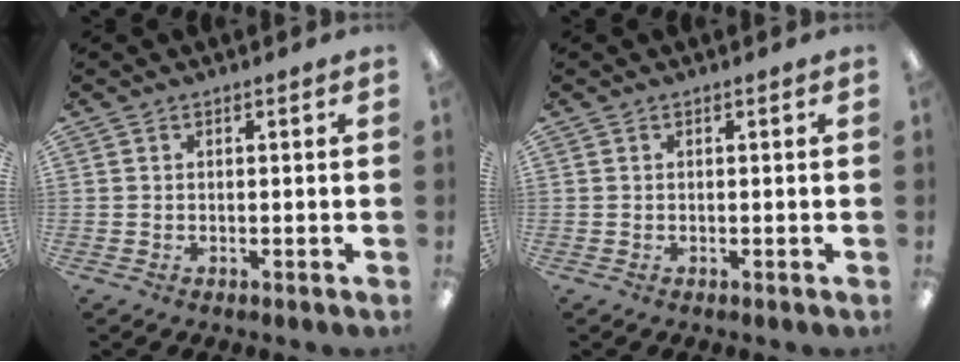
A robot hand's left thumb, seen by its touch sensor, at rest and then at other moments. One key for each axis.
{"total": 0.0}